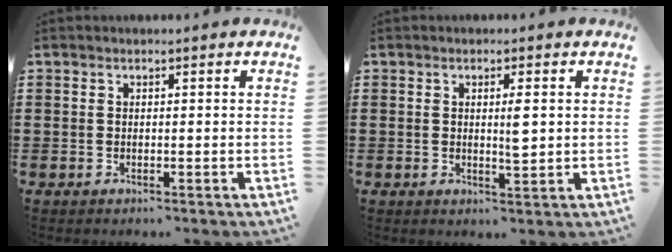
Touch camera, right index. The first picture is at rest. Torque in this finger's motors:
{"motor_torque": [1.13, 1.01, 0.14, 0.01]}